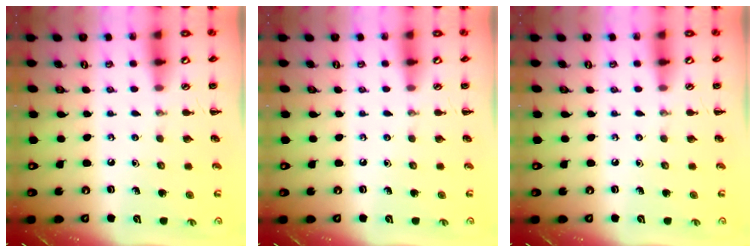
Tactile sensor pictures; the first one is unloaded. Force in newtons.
{"total": 0.0}
{"total": 0.0}